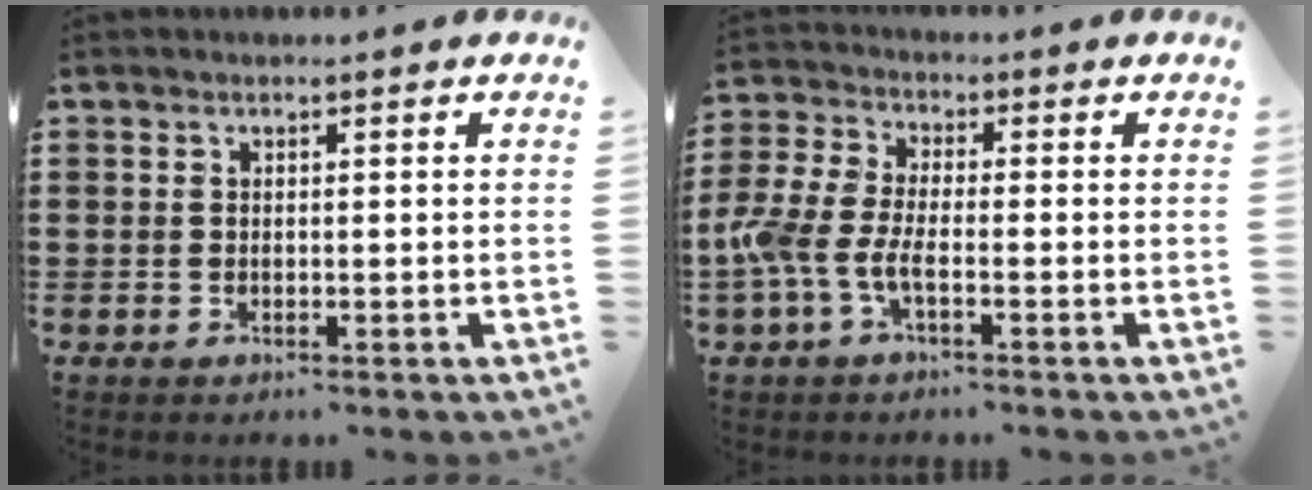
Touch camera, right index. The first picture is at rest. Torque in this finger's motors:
{"motor_torque": [1.81, 0.33, 0.67, 0.21]}